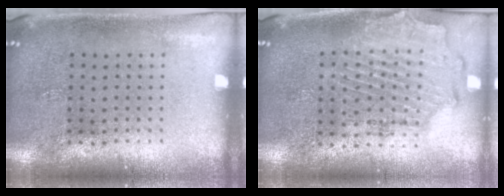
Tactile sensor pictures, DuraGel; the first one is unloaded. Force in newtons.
{"total": 1.8, "press": 1.6, "slide": 0.9}